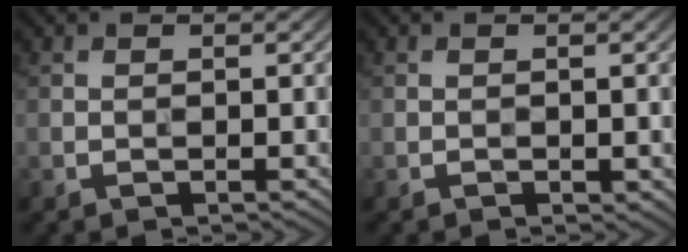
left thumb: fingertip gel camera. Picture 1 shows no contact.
{"total": 0.5, "force": [-0.2, 0.3, 0.4], "torque": [-0.009, -0.001, -0.002]}